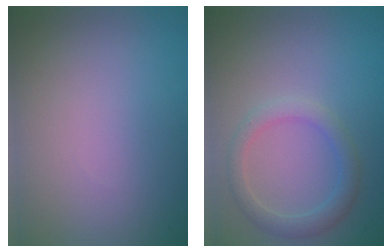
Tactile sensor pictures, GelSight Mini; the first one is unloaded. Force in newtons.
{"total": 2.4, "press": 2.4, "slide": 0.1}